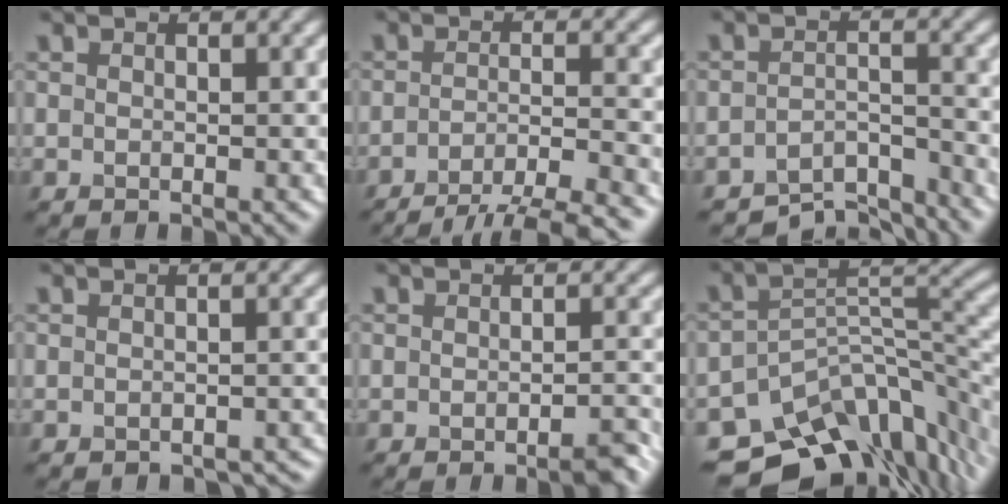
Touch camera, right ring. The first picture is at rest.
{"total": 6.4, "force": [-4.8, 1.4, 4.0], "torque": [-0.055, -0.002, -0.071]}
{"total": 5.4, "force": [-5.1, 1.1, 1.4], "torque": [-0.022, -0.004, -0.081]}
{"total": 2.1, "force": [-2.0, 0.4, 0.3], "torque": [0.004, -0.002, -0.020]}
{"total": 2.4, "force": [-1.6, 0.4, 1.7], "torque": [-0.016, 0.003, -0.028]}
{"total": 12.7, "force": [-8.4, 6.6, 6.8], "torque": [-0.108, -0.007, -0.135]}